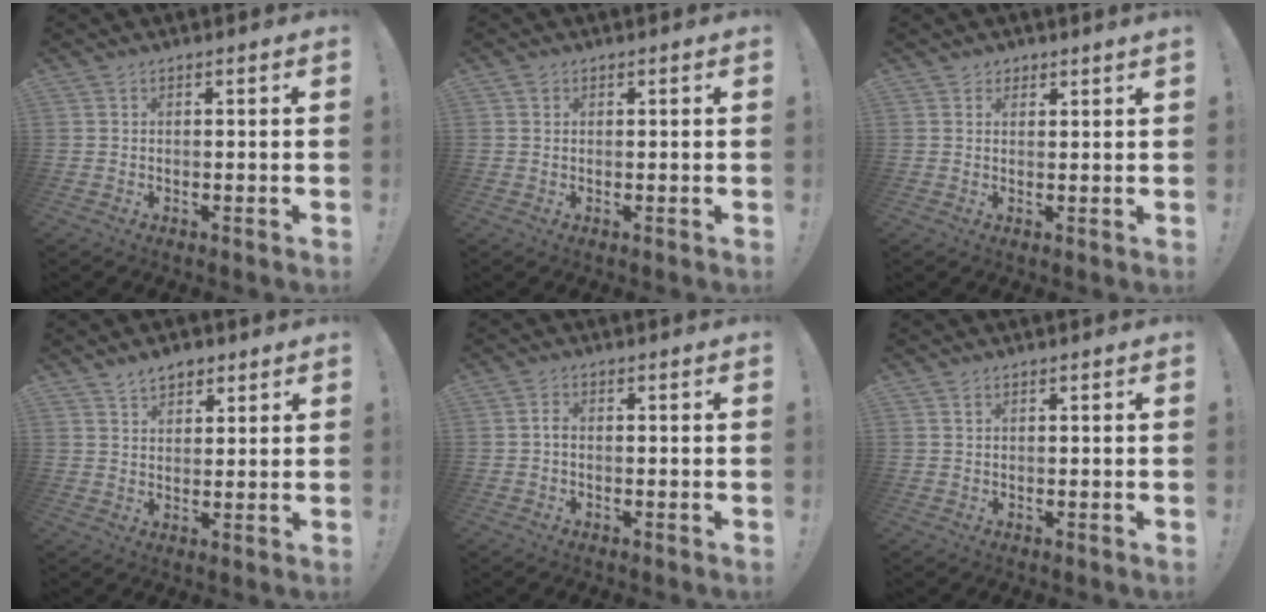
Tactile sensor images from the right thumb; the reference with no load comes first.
{"total": 0.7, "force": [0.4, 0.6, 0.1], "torque": [0.006, -0.002, 0.006]}
{"total": 1.7, "force": [1.6, 0.6, 0.2], "torque": [0.000, -0.010, 0.029]}
{"total": 5.2, "force": [3.8, 3.2, 1.6], "torque": [-0.015, -0.019, 0.068]}
{"total": 1.6, "force": [-0.6, 1.1, 1.0], "torque": [-0.026, 0.008, -0.011]}
{"total": 1.0, "force": [0.5, 0.9, 0.2], "torque": [-0.002, 0.001, 0.008]}